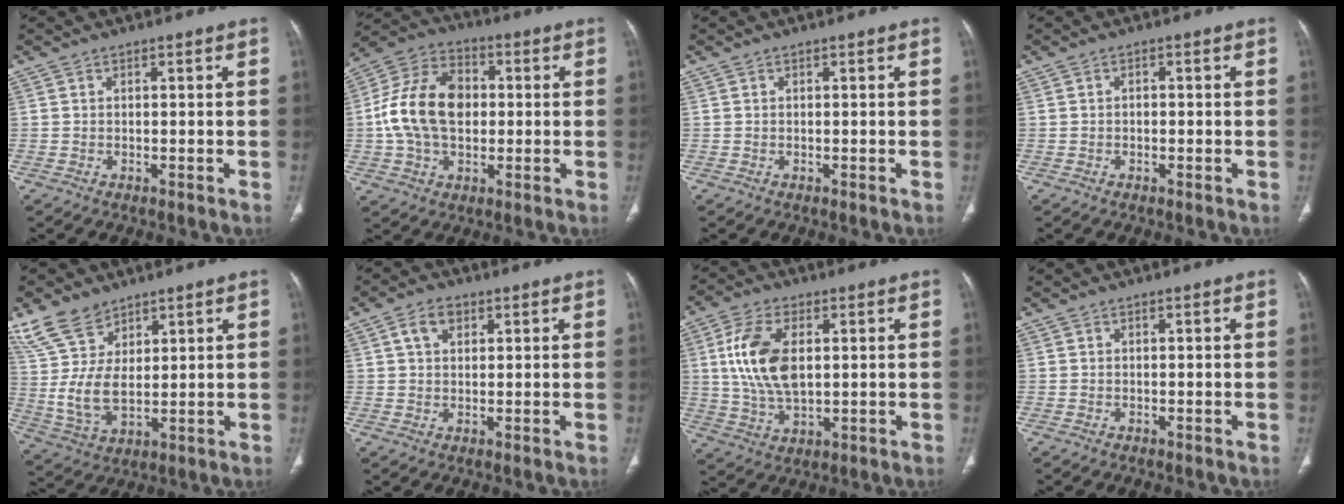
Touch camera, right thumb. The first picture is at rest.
{"total": 15.8, "force": [0.4, 10.9, 11.4], "torque": [-0.196, 0.026, 0.003]}
{"total": 0.0}
{"total": 0.8, "force": [-0.2, 0.6, 0.6], "torque": [-0.005, 0.003, -0.005]}
{"total": 11.3, "force": [7.1, 6.0, 6.3], "torque": [-0.114, -0.032, 0.157]}
{"total": 4.4, "force": [2.0, 2.9, 2.7], "torque": [-0.040, 0.002, 0.037]}
{"total": 12.5, "force": [2.2, 6.8, 10.3], "torque": [-0.204, -0.005, 0.046]}
{"total": 0.0}